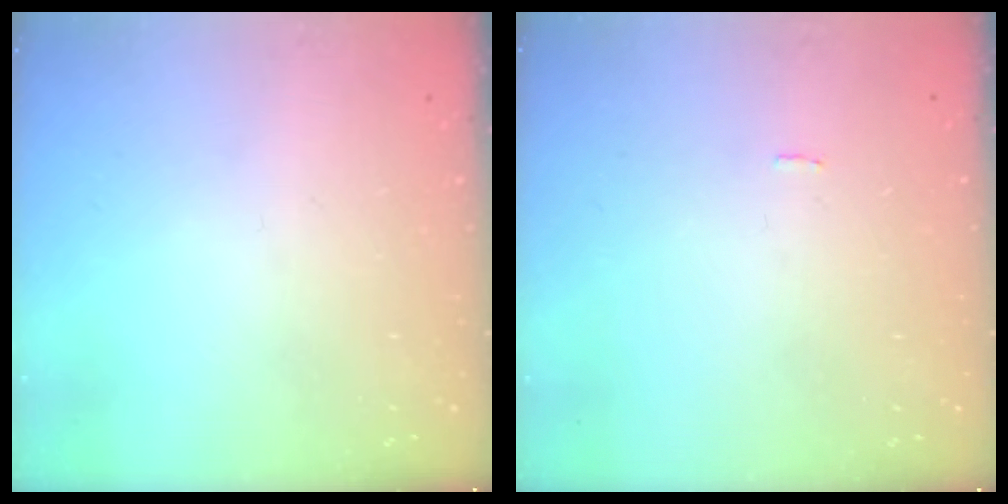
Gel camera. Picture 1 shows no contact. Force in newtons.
{"total": 0.0}